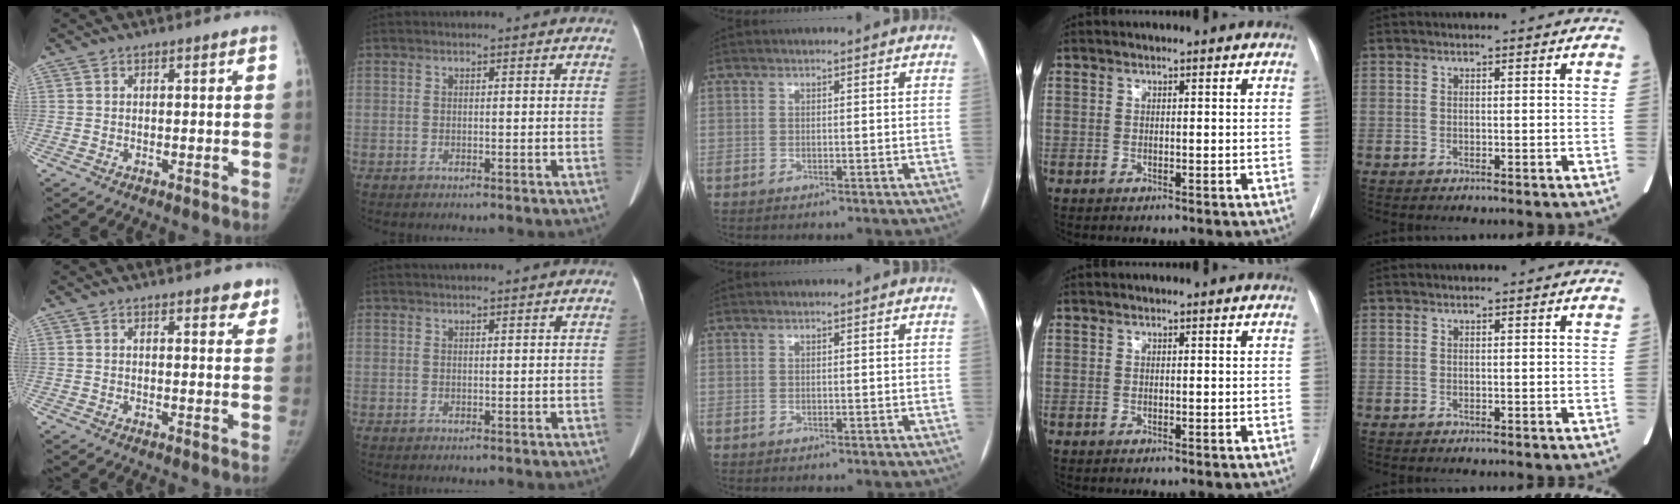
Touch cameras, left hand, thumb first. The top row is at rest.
{"thumb": {"total": 3.2, "force": [2.2, 1.2, 2.0], "torque": [-0.005, -0.010, 0.024]}, "index": {"total": 1.7, "force": [1.4, -0.1, 1.0], "torque": [-0.011, 0.020, 0.028]}}